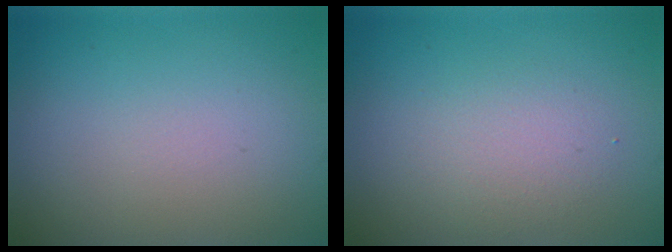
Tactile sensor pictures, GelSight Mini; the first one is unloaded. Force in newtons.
{"total": 2.4, "press": 2.4, "slide": 0.1}